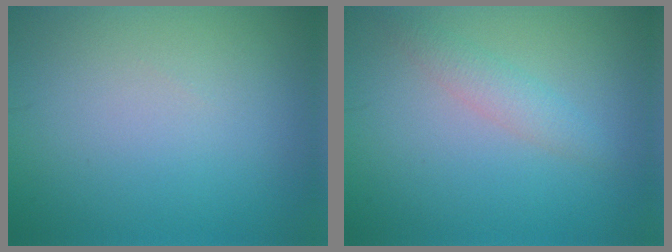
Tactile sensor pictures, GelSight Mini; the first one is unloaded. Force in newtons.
{"total": 1.9, "press": 1.9, "slide": 0.1}